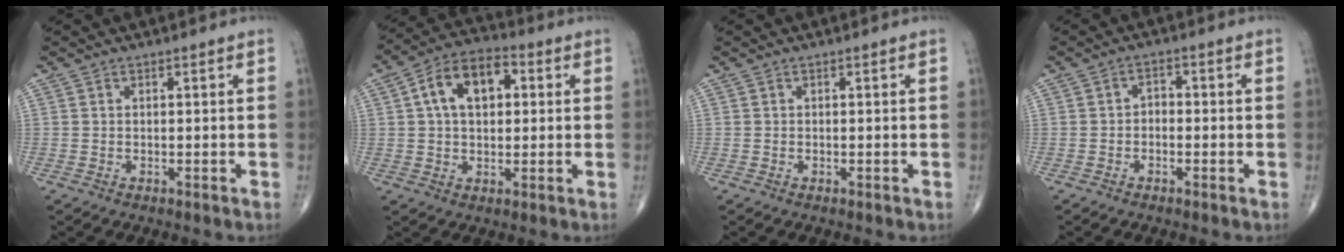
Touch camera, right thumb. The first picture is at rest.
{"total": 11.6, "force": [2.5, 7.1, 8.9], "torque": [-0.139, 0.024, 0.034]}
{"total": 0.0}
{"total": 2.0, "force": [-0.6, 1.5, 1.2], "torque": [-0.005, 0.014, -0.020]}